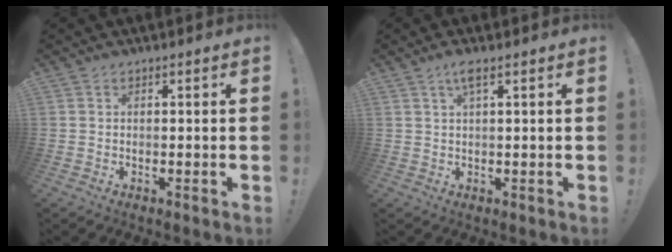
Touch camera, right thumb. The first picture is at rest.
{"total": 3.4, "force": [1.9, 0.4, 2.9], "torque": [-0.050, -0.002, 0.028]}